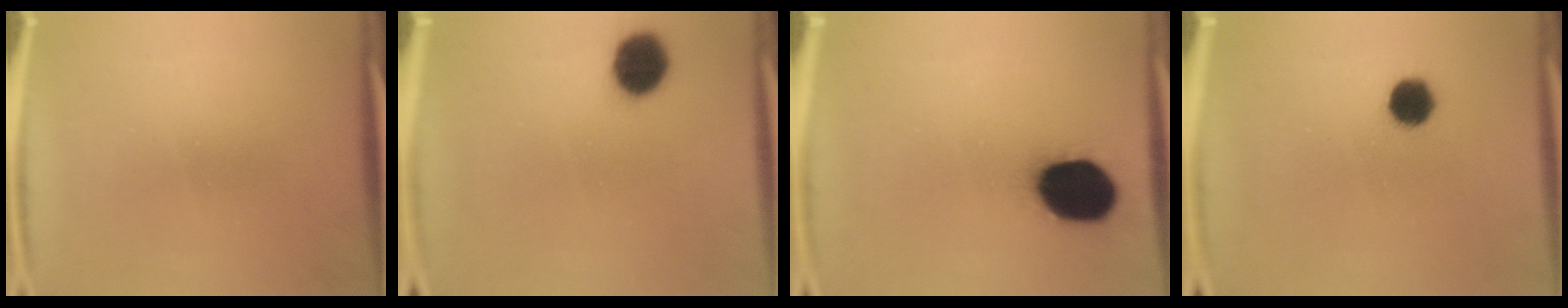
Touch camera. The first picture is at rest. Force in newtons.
{"total": 8.1}
{"total": 17.8}
{"total": 5.5}